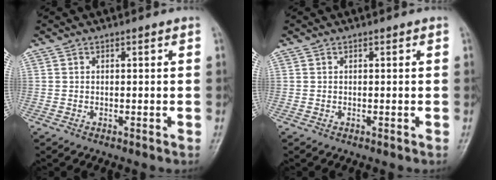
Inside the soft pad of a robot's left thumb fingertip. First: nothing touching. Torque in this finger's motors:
{"motor_torque": [0.00, 0.00, 0.00, 0.00, 0.00]}